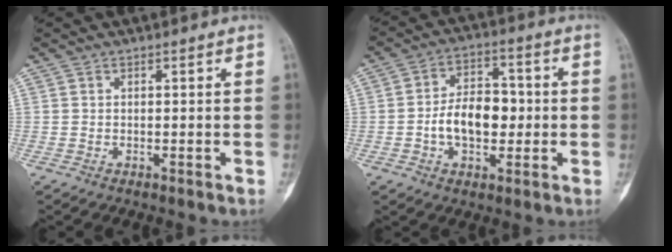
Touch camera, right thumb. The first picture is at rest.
{"total": 10.5, "force": [-1.1, 6.6, 8.1], "torque": [-0.111, 0.022, -0.024]}